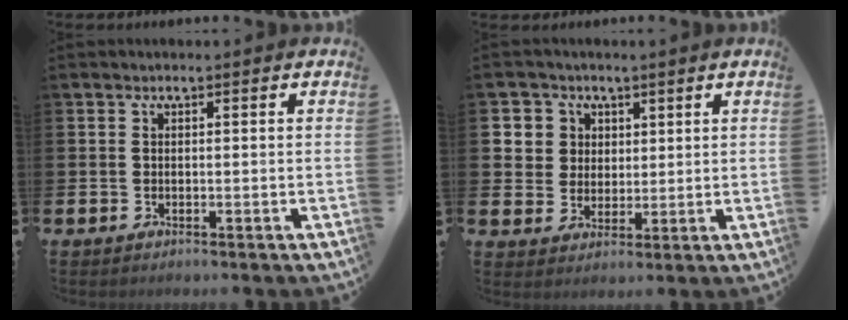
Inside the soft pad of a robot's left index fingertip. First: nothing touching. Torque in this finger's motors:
{"motor_torque": [0.72, -0.42, 0.11, 0.00]}